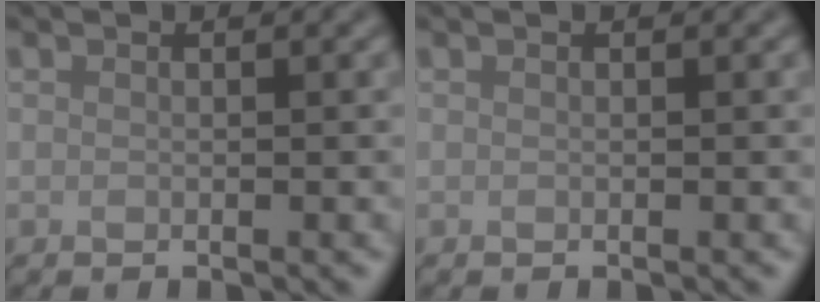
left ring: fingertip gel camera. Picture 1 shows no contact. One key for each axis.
{"total": 0.0}